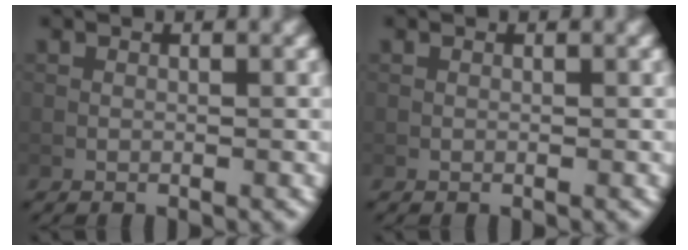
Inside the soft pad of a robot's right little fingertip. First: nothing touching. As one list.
[{"total": 0.0}]